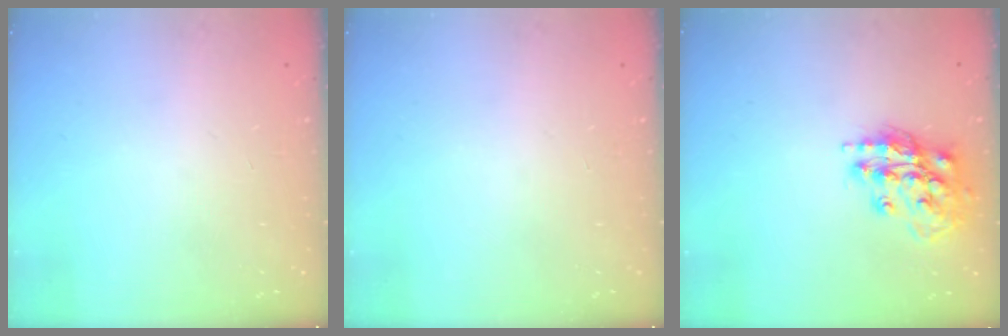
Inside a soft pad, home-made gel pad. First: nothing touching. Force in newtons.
{"total": 0.0}
{"total": 15.3, "press": 15.2, "slide": 1.8}